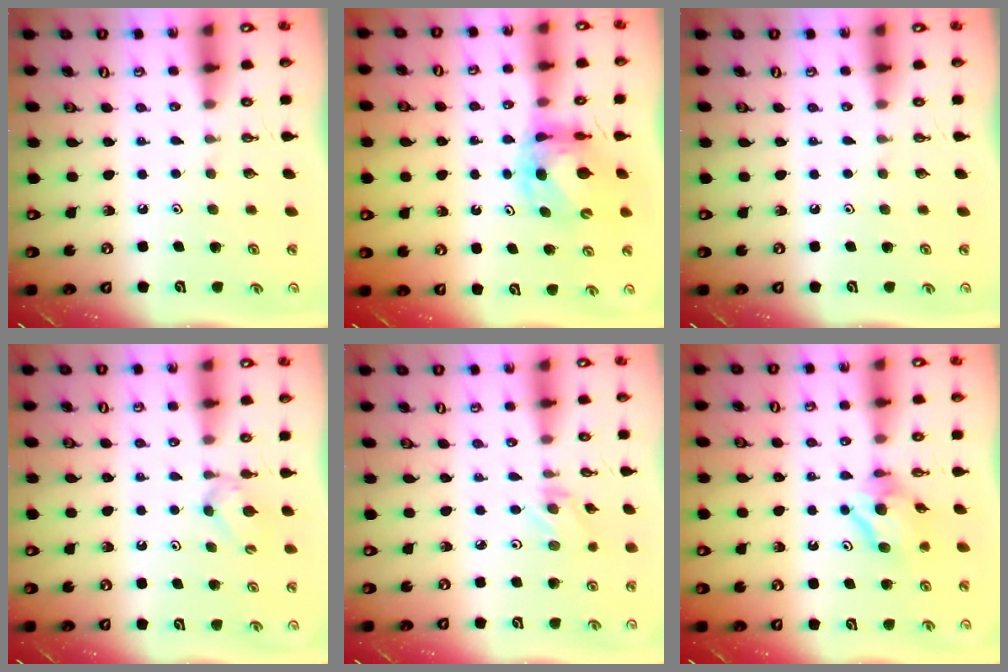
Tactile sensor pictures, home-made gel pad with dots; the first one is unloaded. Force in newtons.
{"total": 7.1, "press": 7.1, "slide": 0.9}
{"total": 0.0}
{"total": 3.8, "press": 3.7, "slide": 0.7}
{"total": 1.6, "press": 1.5, "slide": 0.3}
{"total": 7.7, "press": 7.7, "slide": 0.6}